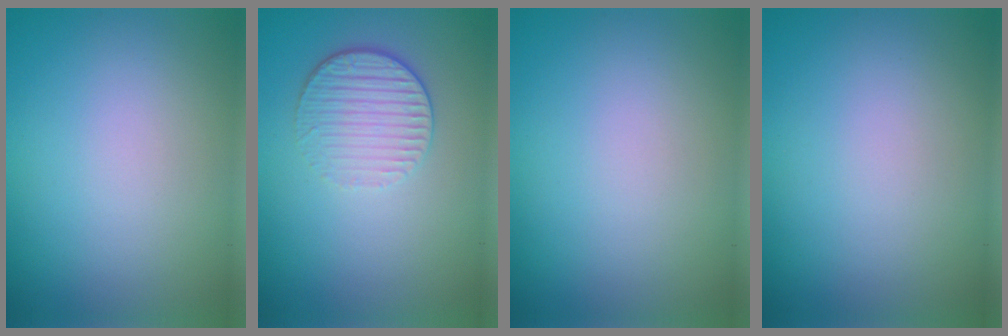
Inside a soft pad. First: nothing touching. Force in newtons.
{"total": 3.3, "press": 2.8, "slide": 1.8}
{"total": 0.0}
{"total": 0.0}